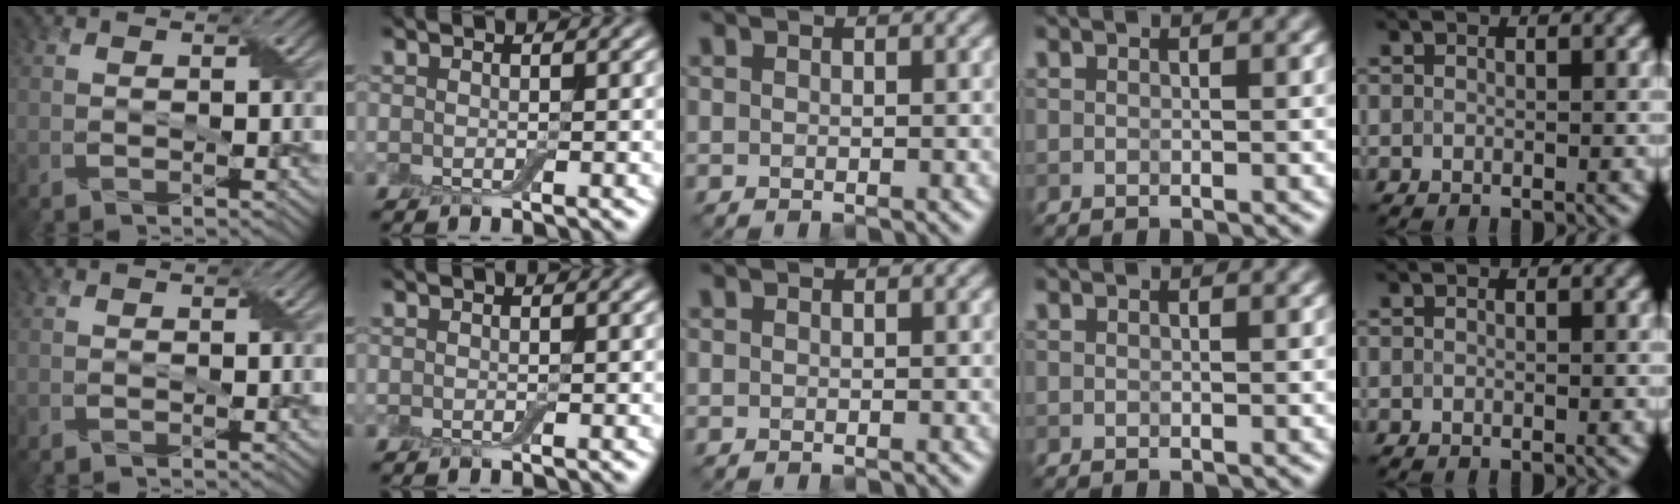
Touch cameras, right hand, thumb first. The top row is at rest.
{}